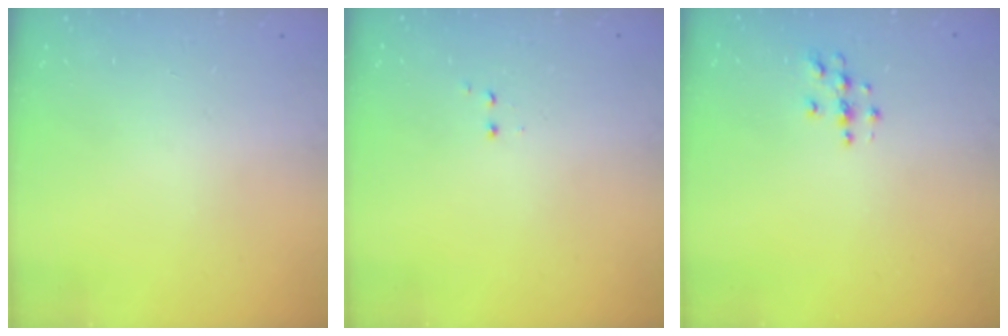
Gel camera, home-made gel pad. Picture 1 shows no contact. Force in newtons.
{"total": 1.2, "press": 1.1, "slide": 0.5}
{"total": 3.7, "press": 3.7, "slide": 0.2}